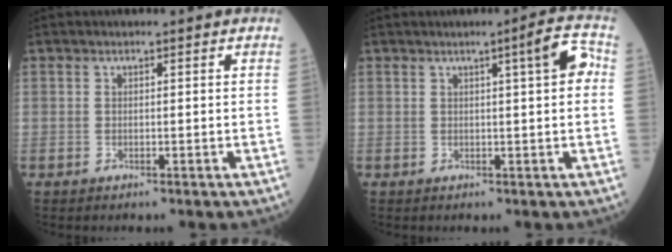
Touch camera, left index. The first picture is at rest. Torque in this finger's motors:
{"motor_torque": [0.44, -0.28, 0.26, 0.05]}